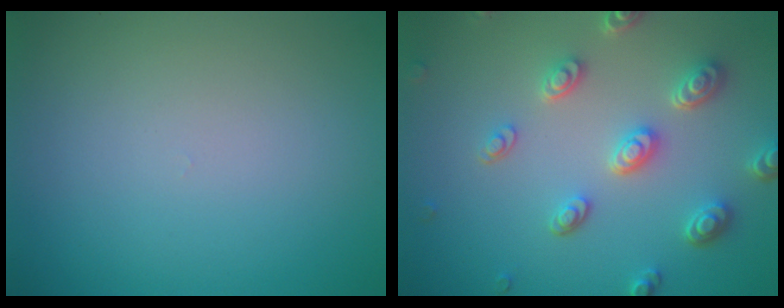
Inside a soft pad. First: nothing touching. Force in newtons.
{"total": 4.6, "press": 3.7, "slide": 2.7}